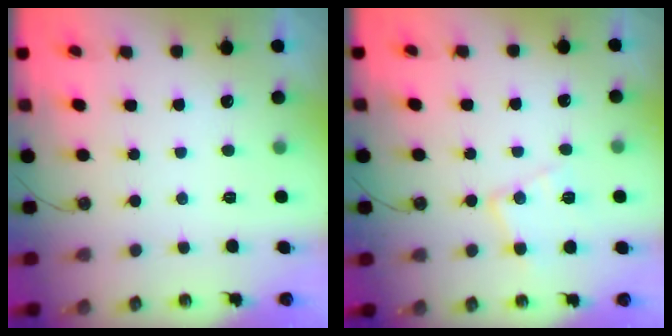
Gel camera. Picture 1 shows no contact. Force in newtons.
{"total": 11.8, "press": 11.8, "slide": 0.8}